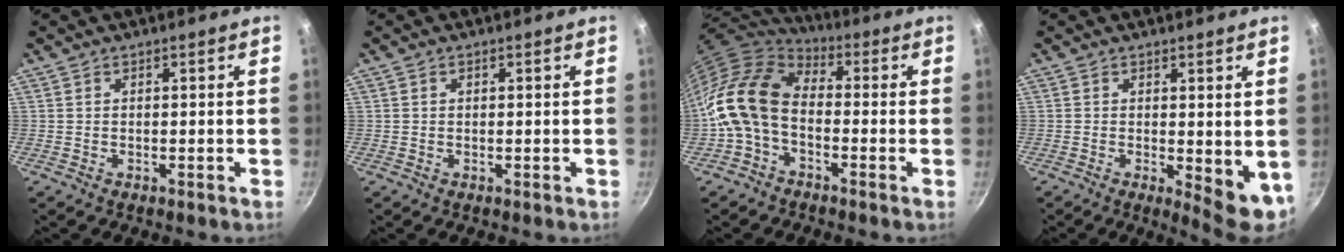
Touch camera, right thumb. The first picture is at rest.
{"total": 0.6, "force": [0.2, 0.5, 0.4], "torque": [-0.005, 0.004, 0.003]}
{"total": 14.0, "force": [-2.5, 9.3, 10.1], "torque": [-0.177, 0.037, -0.068]}
{"total": 6.8, "force": [0.1, 2.7, 6.2], "torque": [-0.070, -0.012, 0.008]}